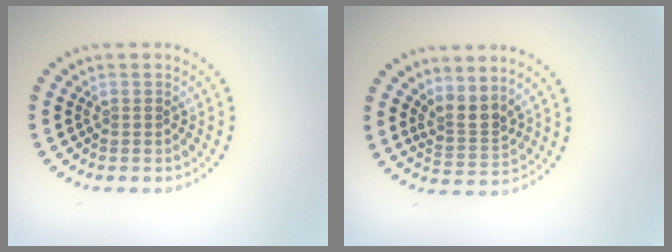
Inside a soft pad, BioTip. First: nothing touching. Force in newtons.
{"total": 2.6, "press": 1.9, "slide": 1.8}